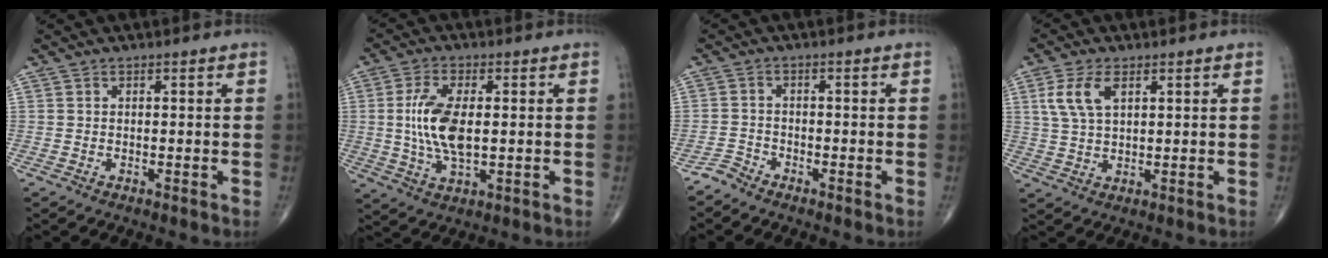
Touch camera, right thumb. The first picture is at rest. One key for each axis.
{"total": 10.5, "fx": 0.5, "fy": 4.8, "fz": 9.3, "tx": -0.192, "ty": -0.008, "tz": 0.014}
{"total": 2.3, "fx": -2.2, "fy": 0.5, "fz": -0.1, "tx": 0.003, "ty": -0.001, "tz": -0.050}
{"total": 6.7, "fx": 2.6, "fy": 3.4, "fz": 5.2, "tx": -0.114, "ty": -0.002, "tz": 0.054}